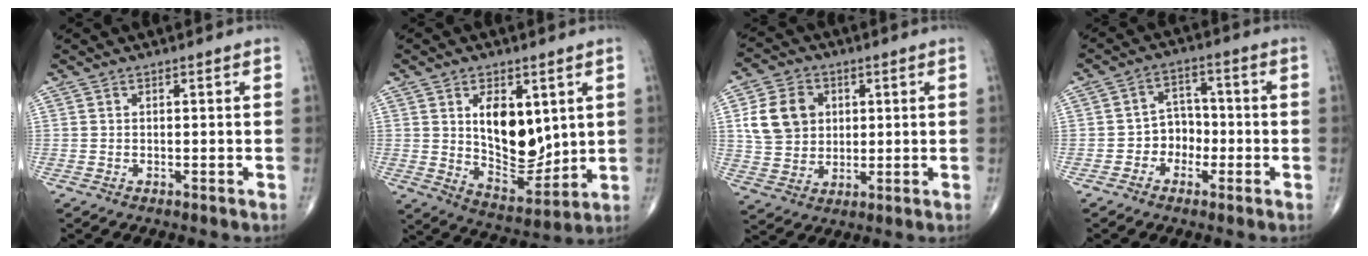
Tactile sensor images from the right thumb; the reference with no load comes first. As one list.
[{"total": 13.0, "force": [3.0, 7.5, 10.1], "torque": [-0.115, -0.035, 0.067]}, {"total": 10.9, "force": [2.5, 8.8, 5.8], "torque": [-0.085, 0.000, 0.050]}, {"total": 5.6, "force": [-1.9, 4.7, 2.4], "torque": [-0.002, 0.027, -0.043]}]